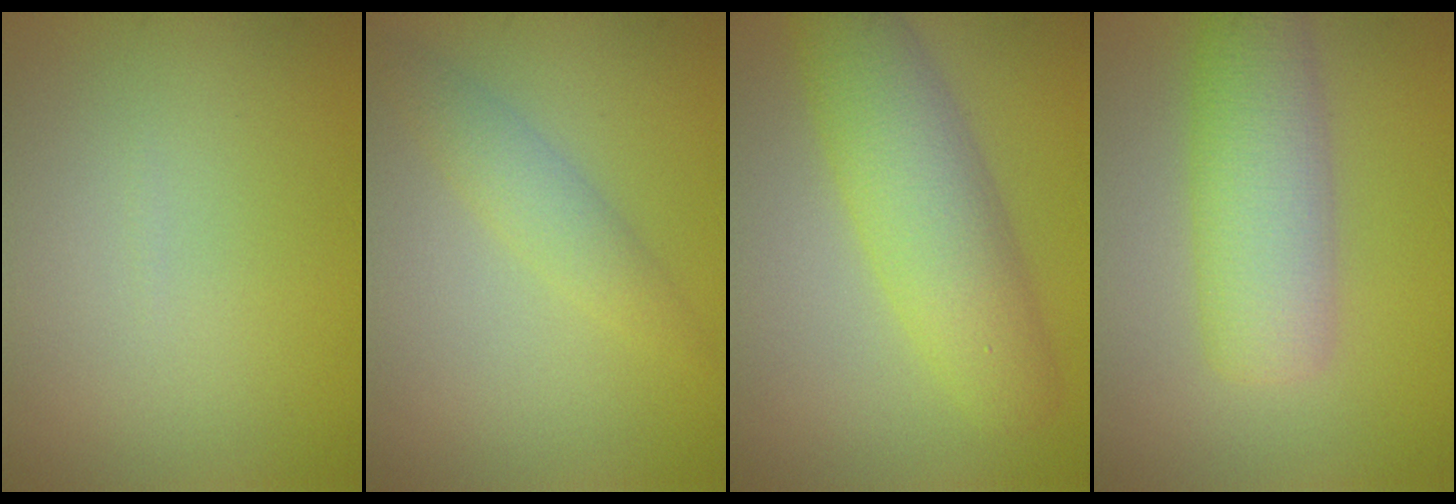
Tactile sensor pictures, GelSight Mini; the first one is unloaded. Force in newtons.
{"total": 2.2, "press": 2.2, "slide": 0.1}
{"total": 6.2, "press": 6.2, "slide": 0.2}
{"total": 5.6, "press": 5.6, "slide": 0.2}